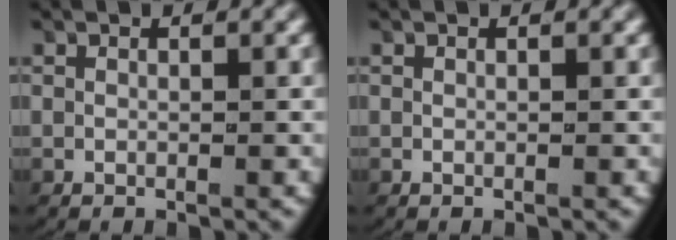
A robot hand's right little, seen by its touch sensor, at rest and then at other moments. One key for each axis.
{"total": 0.0}